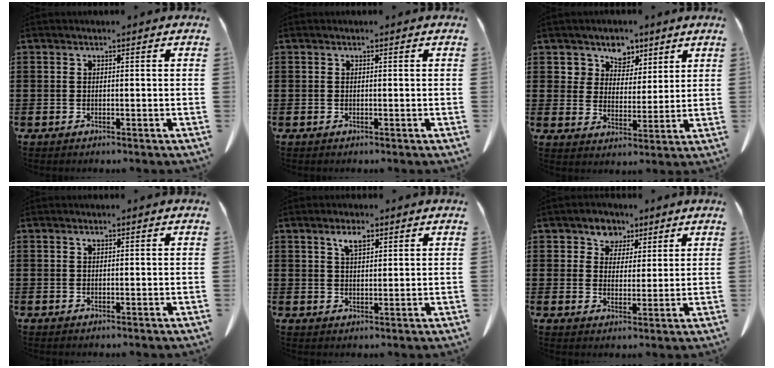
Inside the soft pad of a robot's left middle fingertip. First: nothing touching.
{"total": 0.0}
{"total": 6.3, "force": [4.3, 4.6, 0.2], "torque": [-0.046, -0.016, 0.078]}
{"total": 0.5, "force": [0.3, 0.2, 0.4], "torque": [-0.010, -0.002, 0.007]}
{"total": 3.4, "force": [2.2, 1.1, 2.4], "torque": [-0.045, 0.001, 0.037]}
{"total": 4.5, "force": [3.0, 3.3, 0.4], "torque": [-0.033, 0.004, 0.053]}